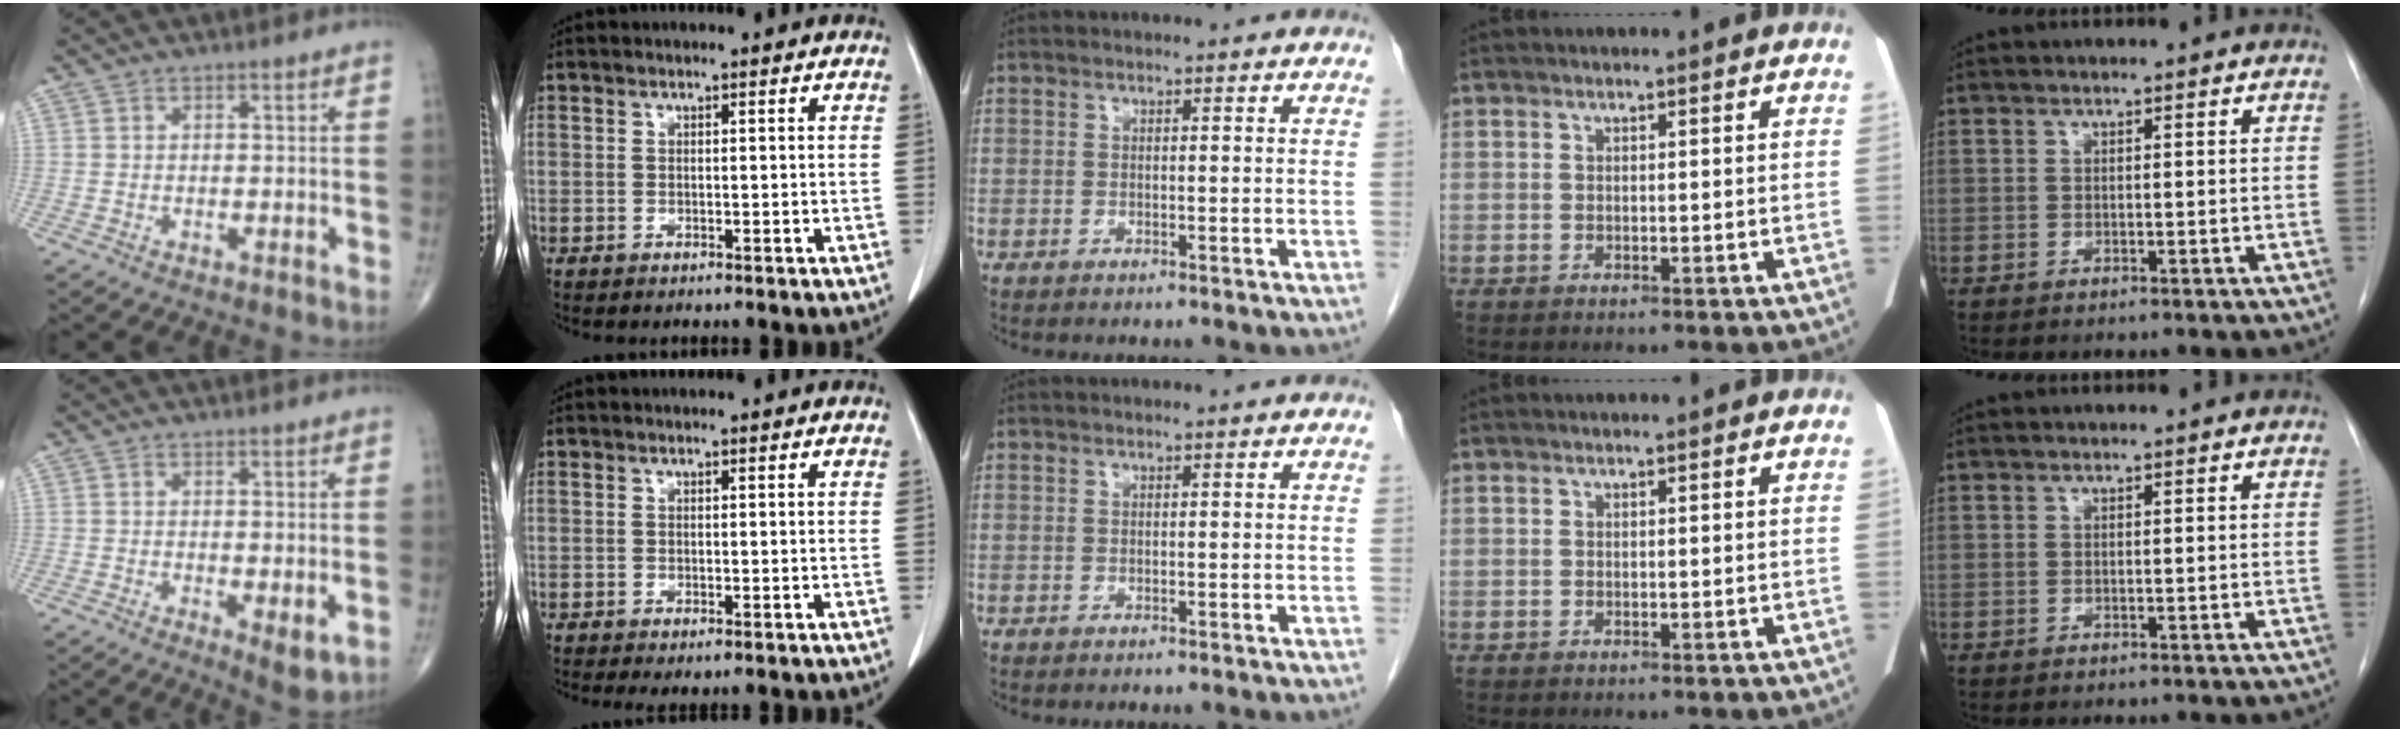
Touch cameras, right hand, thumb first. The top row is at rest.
{"thumb": {"total": 6.2, "force": [-1.5, 2.2, 5.6], "torque": [-0.077, -0.018, -0.015]}, "index": {"total": 2.2, "force": [-1.5, 0.9, 1.3], "torque": [-0.014, -0.004, -0.018]}}